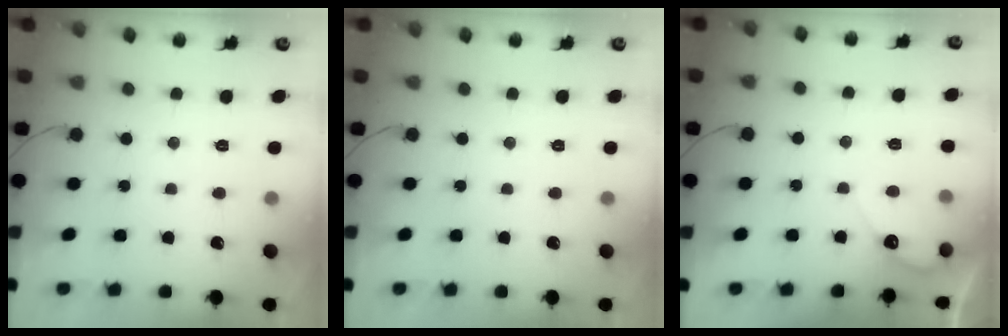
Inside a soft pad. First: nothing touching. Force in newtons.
{"total": 0.0}
{"total": 4.2, "press": 4.2, "slide": 0.2}